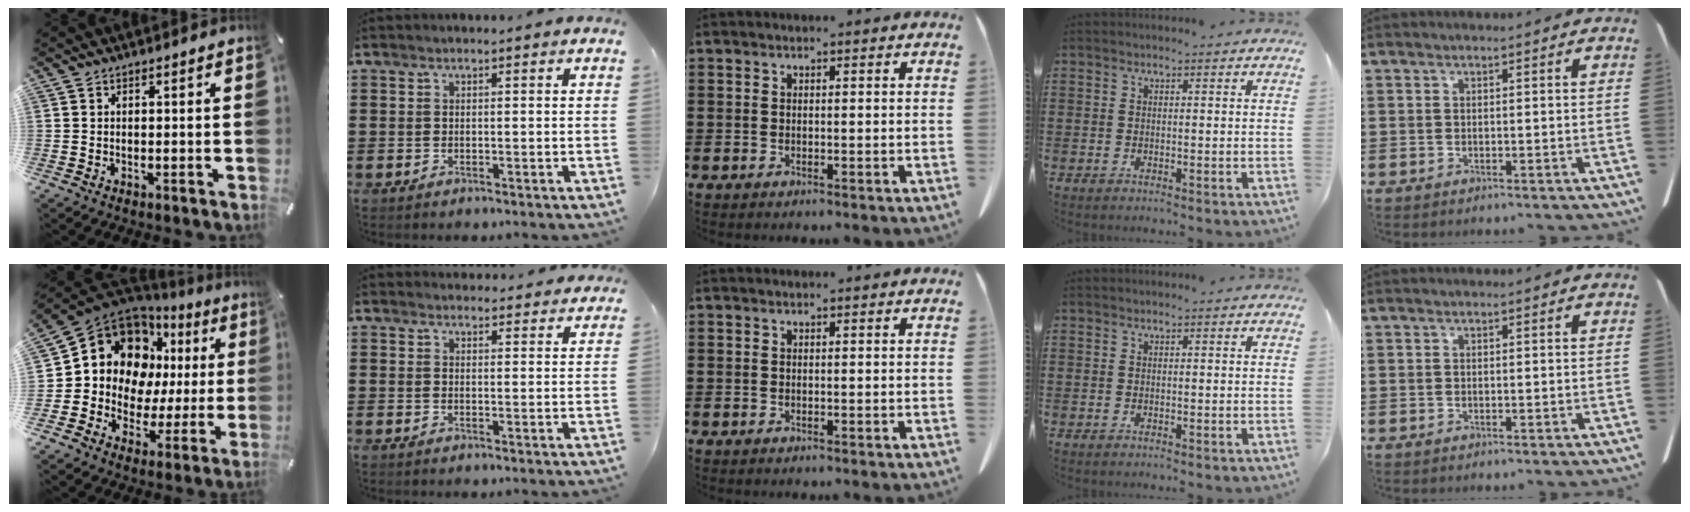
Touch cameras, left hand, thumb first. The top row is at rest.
{"thumb": {"total": 14.5, "force": [6.1, 11.4, 6.6], "torque": [-0.111, -0.058, 0.115]}, "index": {"total": 2.8, "force": [2.7, 0.4, 0.0], "torque": [-0.001, -0.012, 0.050]}}